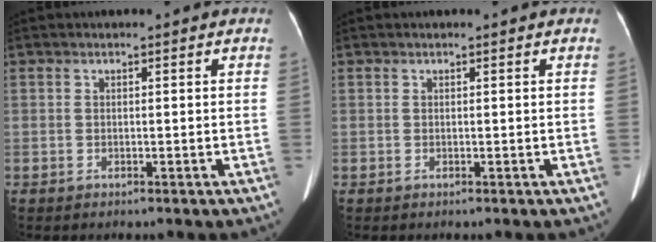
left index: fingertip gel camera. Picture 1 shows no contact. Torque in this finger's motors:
{"motor_torque": [0.08, 0.01, 0.01, -0.01]}